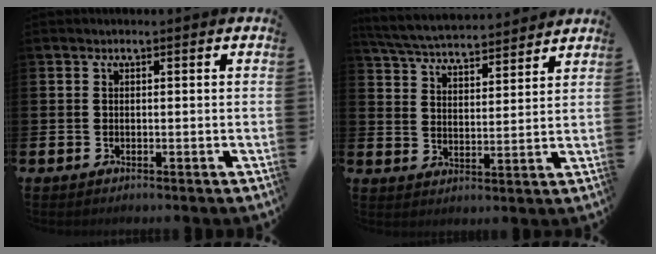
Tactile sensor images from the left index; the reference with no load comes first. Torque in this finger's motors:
{"motor_torque": [0.18, -0.37, 0.98, 0.21]}